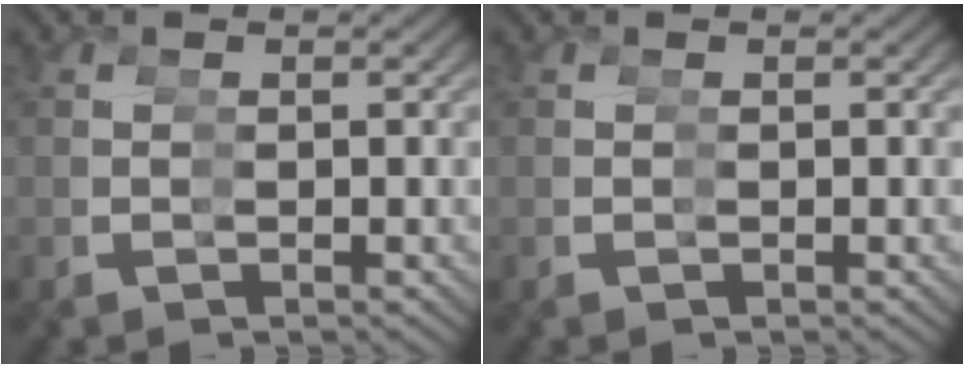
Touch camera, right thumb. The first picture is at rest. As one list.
[{"total": 0.0}]